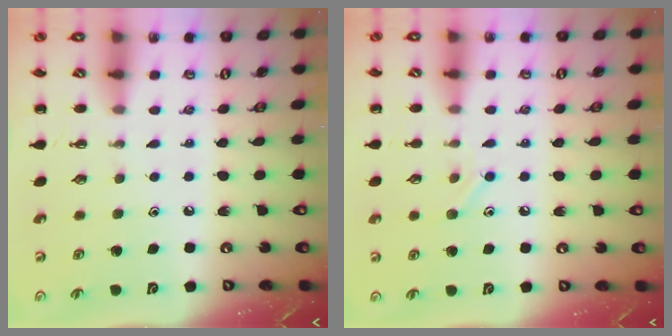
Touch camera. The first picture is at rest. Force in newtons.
{"total": 7.5, "press": 7.3, "slide": 1.6}